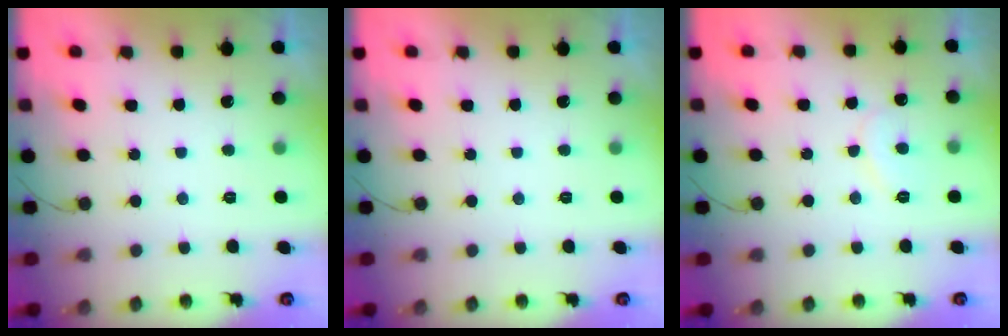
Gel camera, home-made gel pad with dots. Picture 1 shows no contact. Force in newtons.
{"total": 0.0}
{"total": 6.9, "press": 6.9, "slide": 0.2}